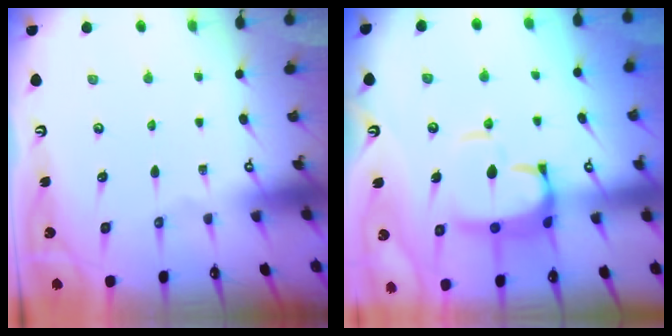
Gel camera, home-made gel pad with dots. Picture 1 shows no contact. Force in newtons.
{"total": 8.3, "press": 8.2, "slide": 1.2}